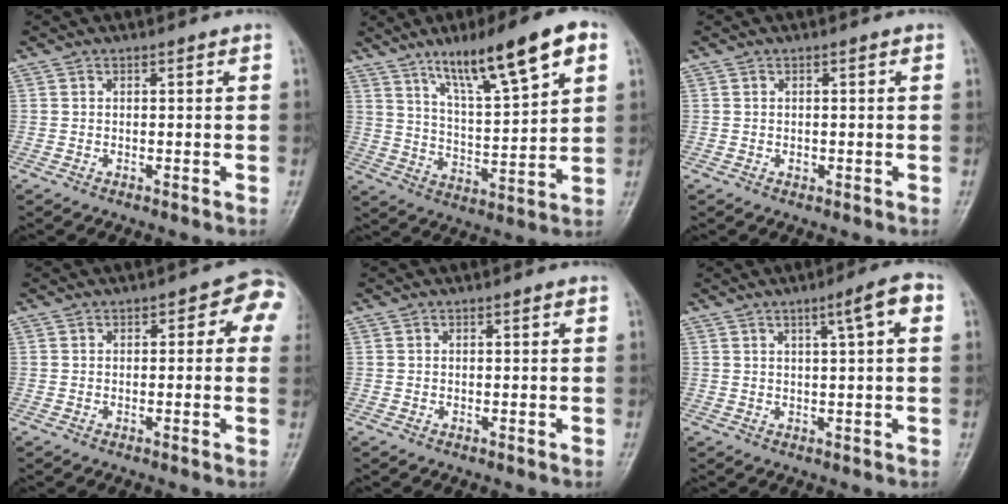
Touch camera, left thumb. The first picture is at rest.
{"total": 16.7, "force": [9.4, 3.5, 13.4], "torque": [-0.204, -0.033, 0.162]}
{"total": 0.9, "force": [-0.1, 0.7, 0.5], "torque": [-0.001, 0.002, -0.003]}
{"total": 6.1, "force": [1.1, 3.4, 4.9], "torque": [-0.017, 0.013, -0.001]}
{"total": 0.0}
{"total": 5.5, "force": [2.0, 0.5, 5.1], "torque": [-0.077, 0.008, 0.029]}